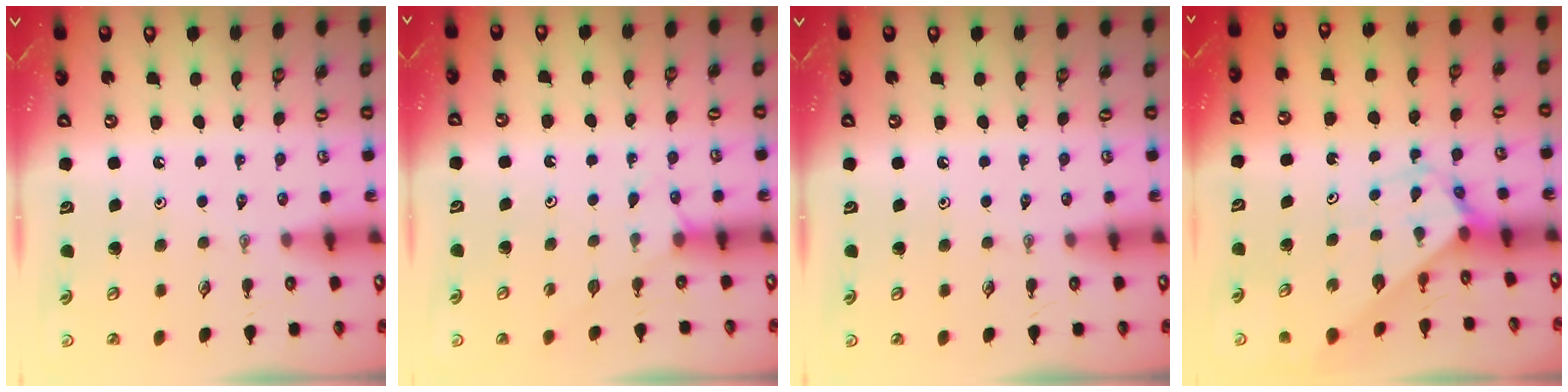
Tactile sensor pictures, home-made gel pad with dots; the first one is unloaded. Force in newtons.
{"total": 3.4, "press": 3.3, "slide": 0.4}
{"total": 0.0}
{"total": 2.8, "press": 2.8, "slide": 0.2}